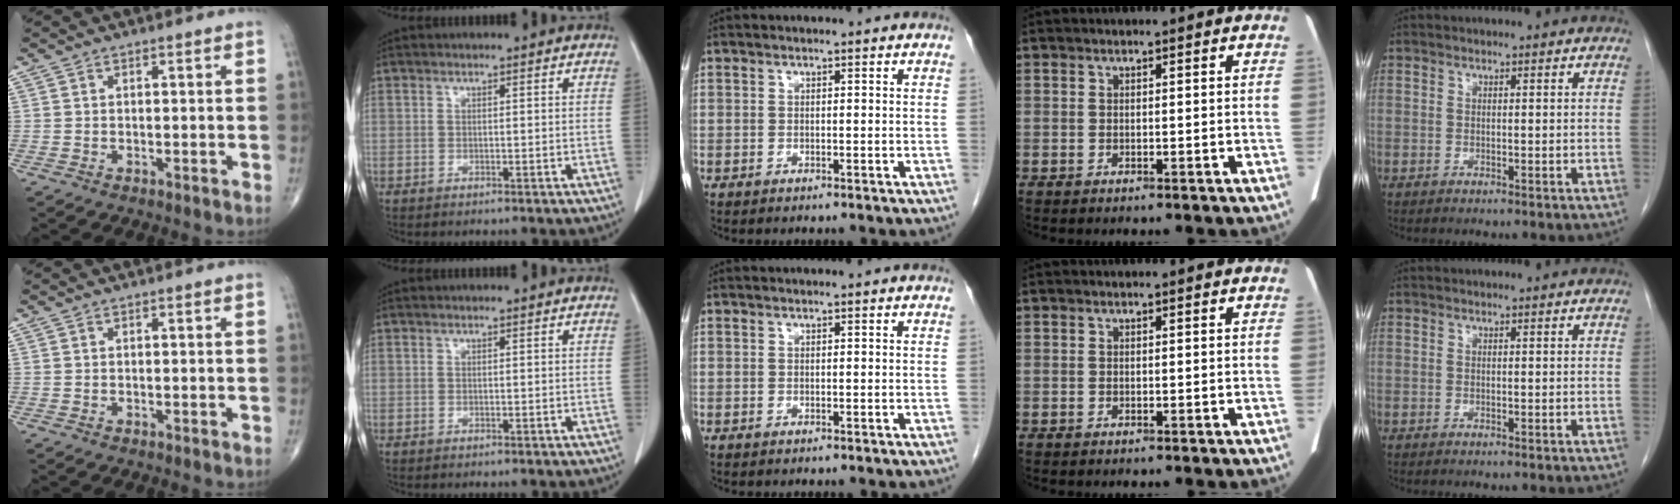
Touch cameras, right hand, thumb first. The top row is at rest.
{}